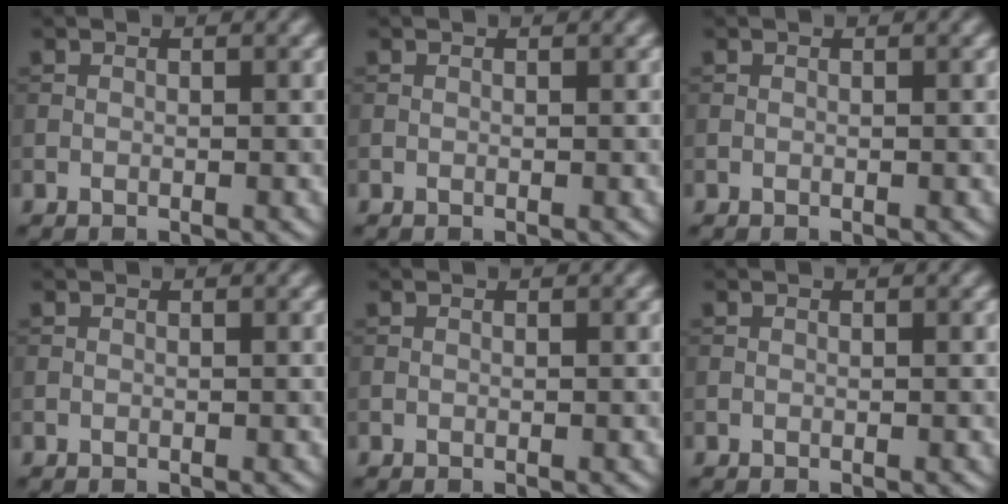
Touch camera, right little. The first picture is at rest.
{"total": 0.0}
{"total": 0.0}
{"total": 0.0}
{"total": 0.0}
{"total": 0.0}